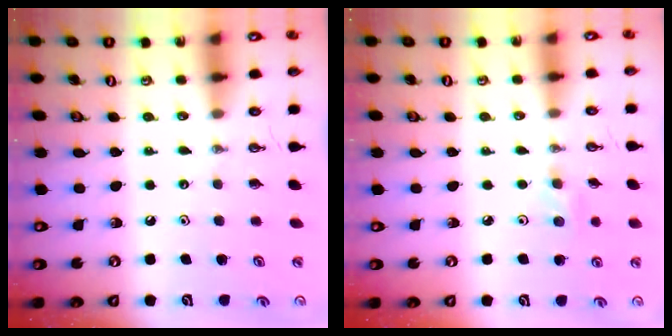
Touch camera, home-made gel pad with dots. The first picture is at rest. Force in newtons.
{"total": 2.1, "press": 2.0, "slide": 0.5}